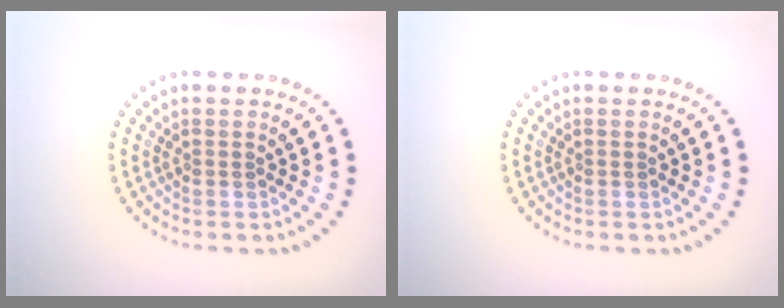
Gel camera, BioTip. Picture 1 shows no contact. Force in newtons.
{"total": 0.0}